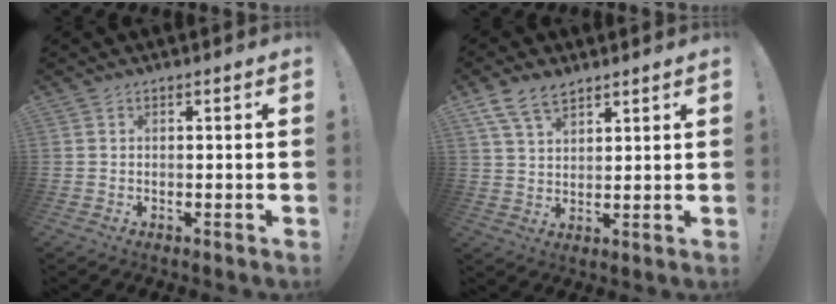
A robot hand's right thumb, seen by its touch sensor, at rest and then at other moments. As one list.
[{"total": 8.3, "force": [5.7, 4.4, 4.1], "torque": [-0.083, -0.017, 0.112]}]